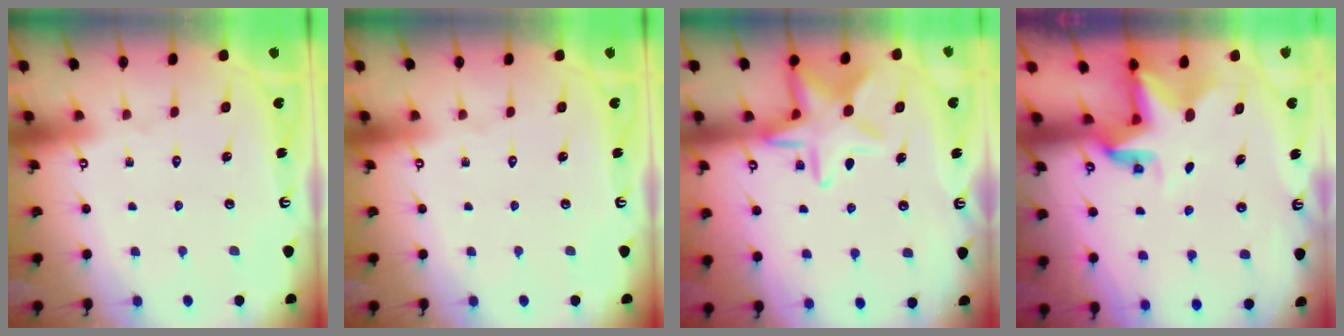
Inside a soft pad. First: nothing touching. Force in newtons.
{"total": 0.0}
{"total": 13.3, "press": 13.2, "slide": 0.9}
{"total": 4.3, "press": 4.3, "slide": 0.1}